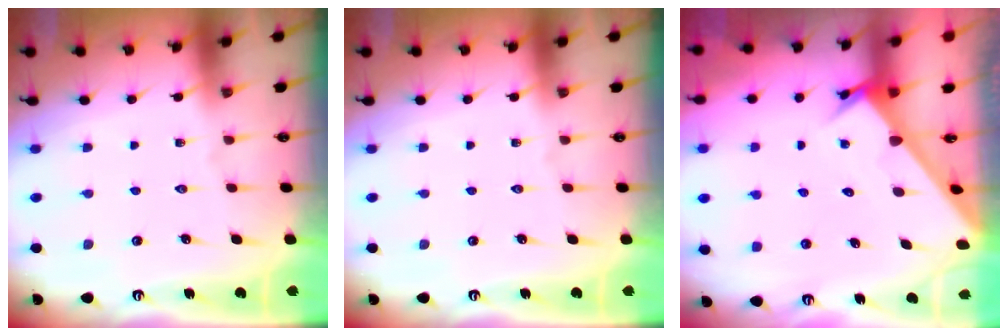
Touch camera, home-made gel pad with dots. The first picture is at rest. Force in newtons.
{"total": 0.0}
{"total": 2.8, "press": 2.8, "slide": 0.1}